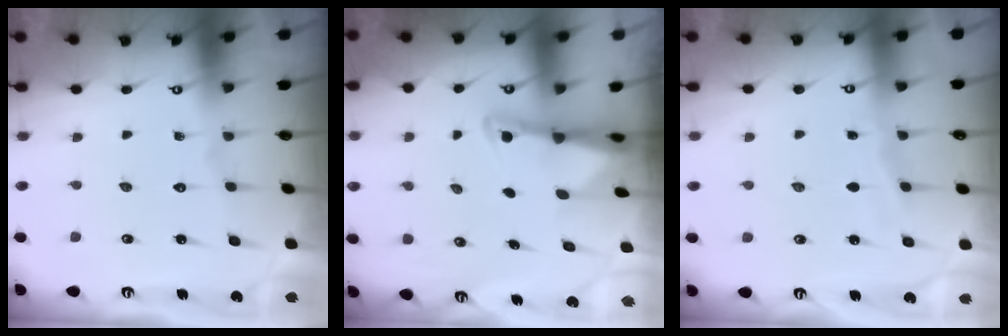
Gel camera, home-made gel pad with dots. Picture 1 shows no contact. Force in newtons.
{"total": 2.4, "press": 2.3, "slide": 0.6}
{"total": 2.9, "press": 2.9, "slide": 0.1}